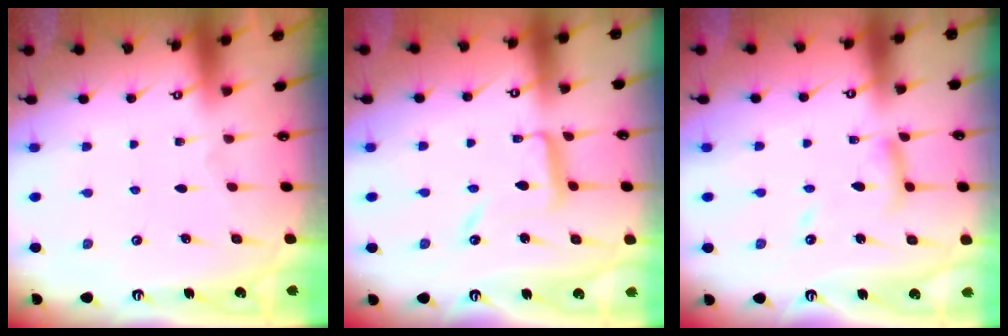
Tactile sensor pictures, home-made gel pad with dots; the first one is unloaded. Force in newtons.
{"total": 11.1, "press": 11.0, "slide": 0.9}
{"total": 9.6, "press": 9.6, "slide": 0.8}